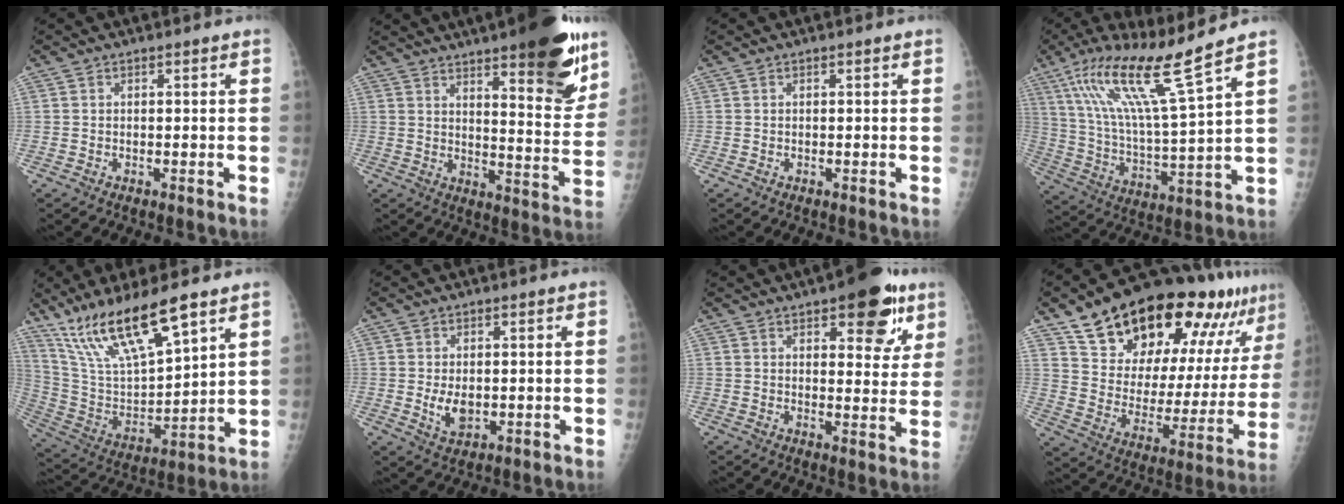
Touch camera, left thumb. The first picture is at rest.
{"total": 19.8, "force": [12.5, 5.0, 14.5], "torque": [-0.165, -0.066, 0.174]}
{"total": 0.0}
{"total": 17.5, "force": [11.1, 0.5, 13.5], "torque": [-0.246, -0.048, 0.208]}
{"total": 18.9, "force": [13.1, 4.6, 12.9], "torque": [-0.225, -0.054, 0.262]}
{"total": 4.7, "force": [-0.3, 3.1, 3.5], "torque": [-0.051, -0.008, 0.005]}
{"total": 13.3, "force": [7.3, 5.6, 9.6], "torque": [-0.077, -0.028, 0.093]}
{"total": 28.6, "force": [19.2, 11.4, 17.9], "torque": [-0.242, -0.055, 0.297]}